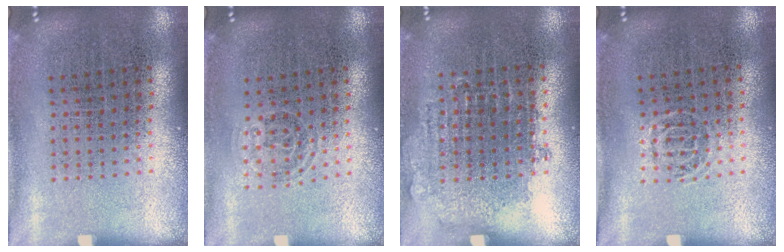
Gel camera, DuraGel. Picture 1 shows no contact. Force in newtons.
{"total": 0.8, "press": 0.5, "slide": 0.5}
{"total": 0.8, "press": 0.7, "slide": 0.3}
{"total": 0.6, "press": 0.5, "slide": 0.4}